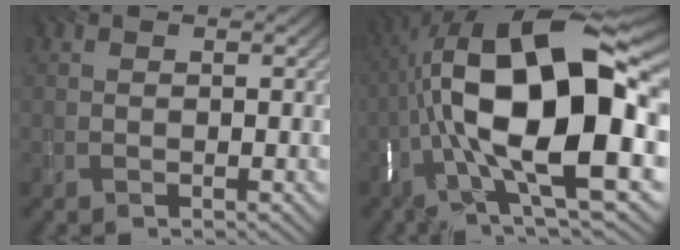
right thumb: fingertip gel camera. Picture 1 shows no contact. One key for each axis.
{"total": 19.6, "fx": -1.3, "fy": 7.5, "fz": 18.1, "tx": -0.339, "ty": 0.032, "tz": -0.039}